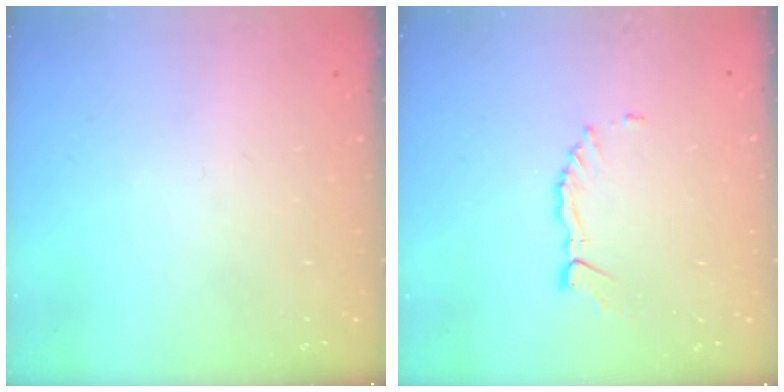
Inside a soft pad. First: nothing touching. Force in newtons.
{"total": 2.9, "press": 2.9, "slide": 0.3}